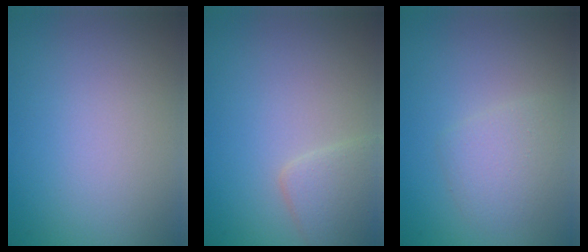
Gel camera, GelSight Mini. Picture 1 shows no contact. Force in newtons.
{"total": 2.5, "press": 2.5, "slide": 0.3}
{"total": 2.3, "press": 2.3, "slide": 0.1}